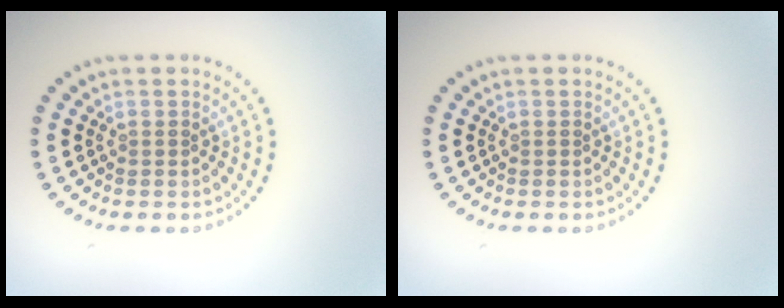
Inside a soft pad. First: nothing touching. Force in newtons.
{"total": 0.0}